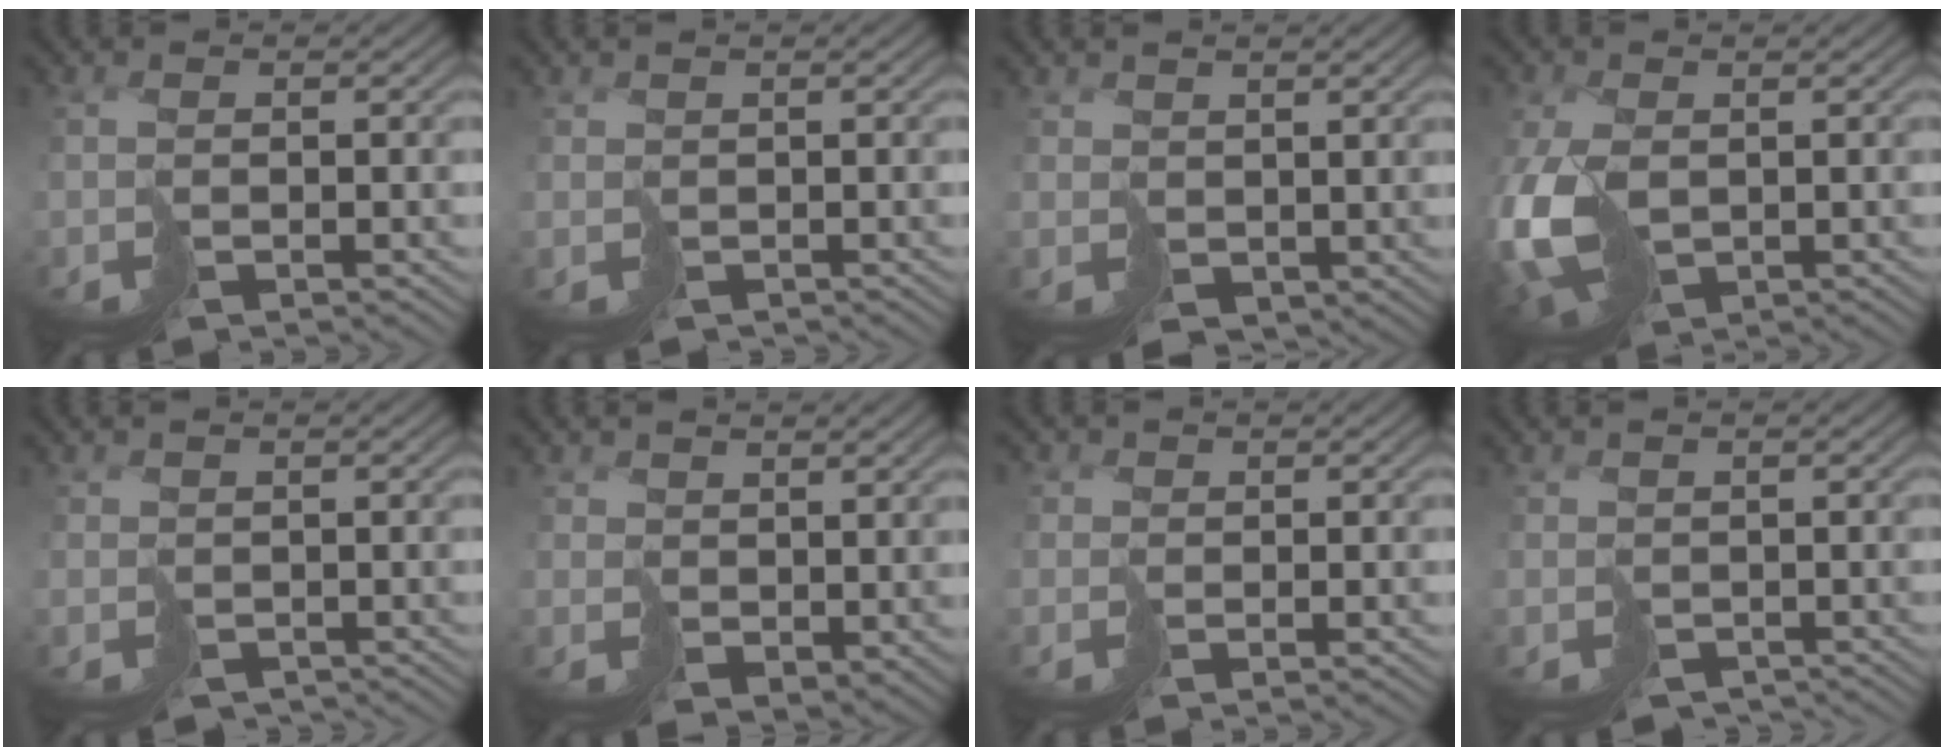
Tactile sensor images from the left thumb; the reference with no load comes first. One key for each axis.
{"total": 1.0, "fx": -0.5, "fy": 0.7, "fz": -0.5, "tx": 0.012, "ty": -0.007, "tz": -0.003}
{"total": 1.9, "fx": 1.4, "fy": 1.2, "fz": -0.2, "tx": -0.006, "ty": -0.005, "tz": 0.033}
{"total": 11.1, "fx": -1.7, "fy": 7.5, "fz": 8.0, "tx": -0.215, "ty": -0.032, "tz": -0.007}
{"total": 1.7, "fx": -1.1, "fy": 1.3, "fz": -0.1, "tx": 0.011, "ty": -0.012, "tz": -0.012}
{"total": 2.7, "fx": 2.2, "fy": 1.6, "fz": 0.5, "tx": -0.015, "ty": -0.006, "tz": 0.051}
{"total": 1.0, "fx": 0.2, "fy": 0.8, "fz": -0.6, "tx": 0.018, "ty": 0.002, "tz": 0.005}
{"total": 2.1, "fx": -1.4, "fy": 1.6, "fz": 0.1, "tx": 0.009, "ty": -0.014, "tz": -0.016}